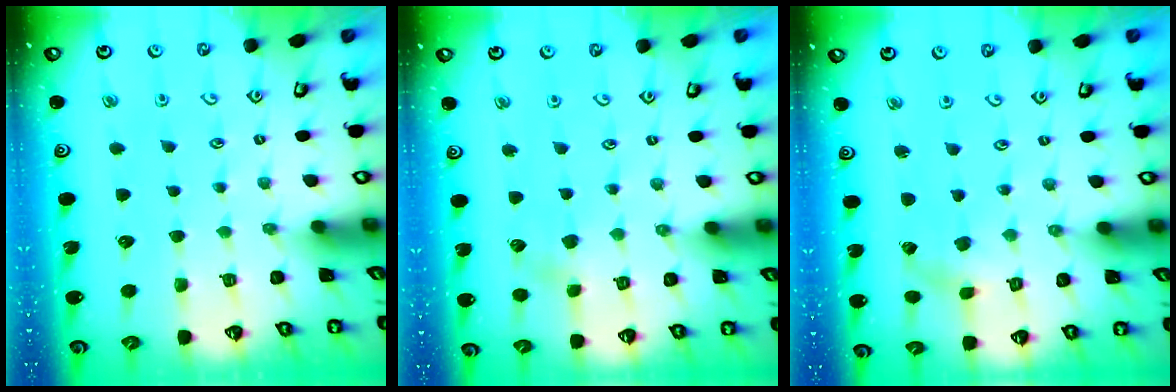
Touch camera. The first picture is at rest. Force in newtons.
{"total": 3.1, "press": 3.0, "slide": 0.5}
{"total": 1.2, "press": 1.2, "slide": 0.2}